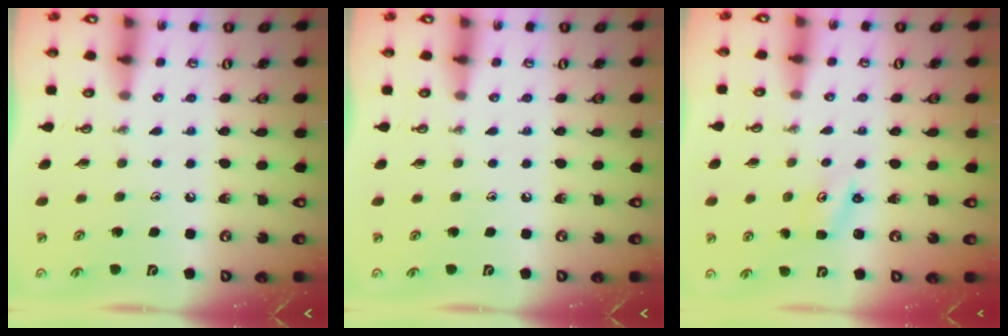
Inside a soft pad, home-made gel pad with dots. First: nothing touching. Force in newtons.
{"total": 0.0}
{"total": 1.7, "press": 1.7, "slide": 0.3}